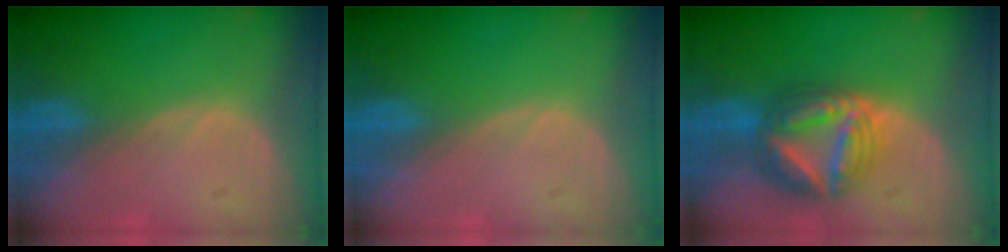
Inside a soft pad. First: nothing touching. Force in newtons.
{"total": 0.0}
{"total": 9.0, "press": 8.9, "slide": 0.8}